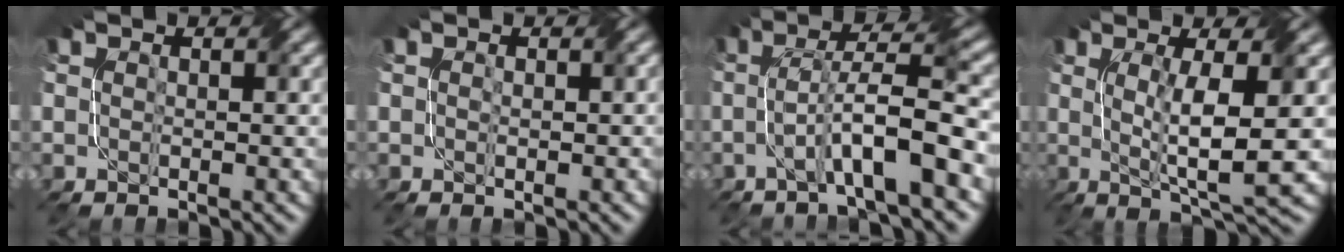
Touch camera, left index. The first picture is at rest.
{"total": 0.6, "force": [0.1, 0.4, 0.5], "torque": [-0.009, 0.001, 0.004]}
{"total": 6.5, "force": [-2.0, 0.7, 6.1], "torque": [-0.104, 0.021, -0.040]}
{"total": 6.4, "force": [0.2, 0.9, 6.3], "torque": [-0.108, -0.002, 0.009]}